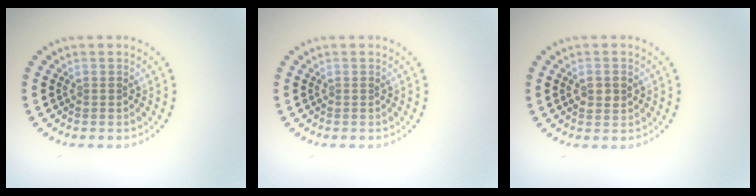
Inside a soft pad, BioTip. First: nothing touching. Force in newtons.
{"total": 0.0}
{"total": 1.7, "press": 1.7, "slide": 0.2}